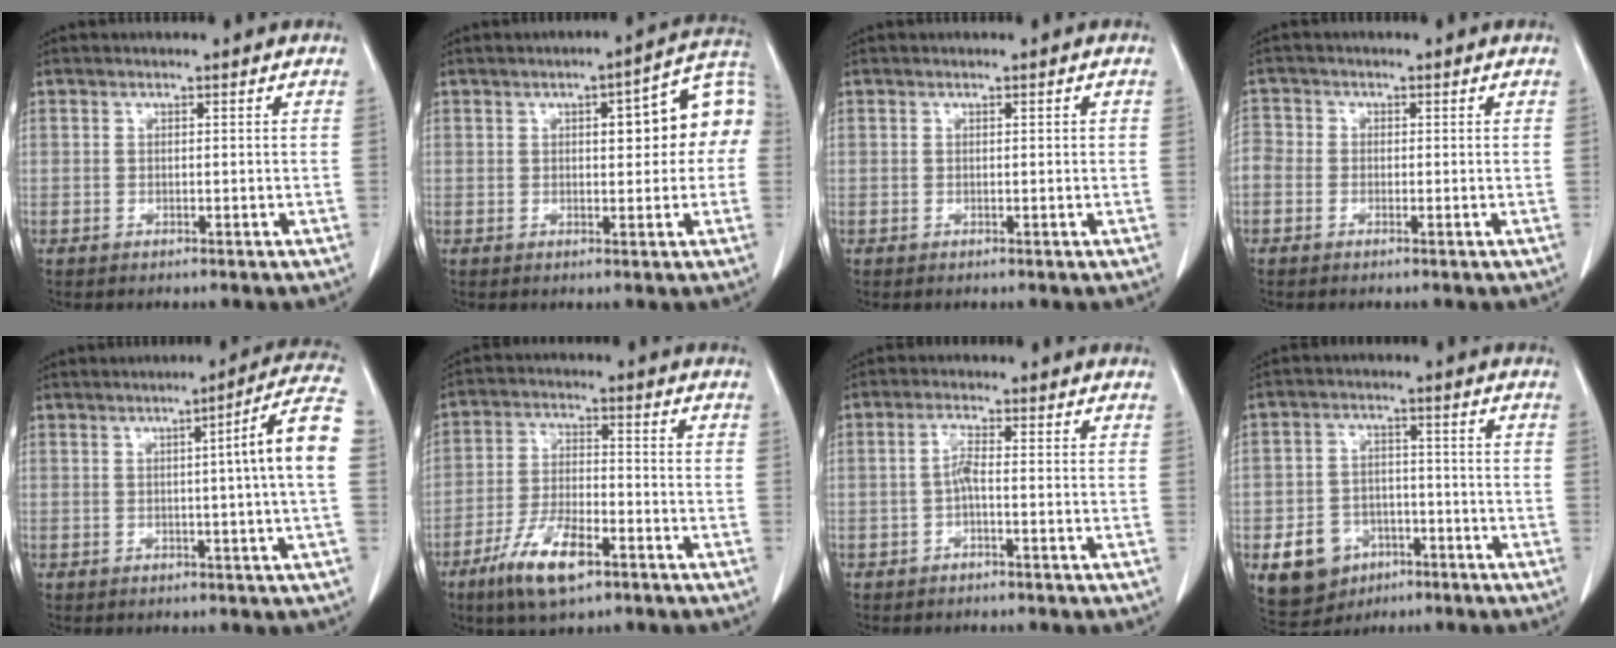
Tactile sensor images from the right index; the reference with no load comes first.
{"total": 10.5, "force": [1.6, 2.9, 9.9], "torque": [-0.126, 0.038, 0.019]}
{"total": 0.5, "force": [0.1, 0.0, 0.5], "torque": [-0.010, 0.000, 0.003]}
{"total": 4.2, "force": [-0.6, 3.8, 1.7], "torque": [-0.054, 0.016, -0.015]}
{"total": 9.7, "force": [0.6, -1.7, 9.5], "torque": [-0.122, 0.005, 0.004]}
{"total": 9.6, "force": [-5.7, 2.9, 7.1], "torque": [-0.143, -0.010, -0.103]}
{"total": 2.3, "force": [-0.5, 0.3, 2.2], "torque": [-0.042, 0.004, -0.009]}
{"total": 8.8, "force": [-3.9, 7.1, 3.4], "torque": [-0.067, 0.011, -0.051]}